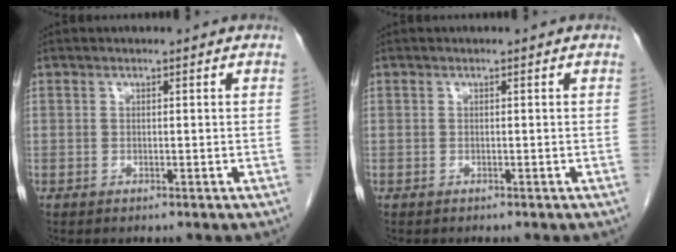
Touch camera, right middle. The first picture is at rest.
{"total": 0.0}